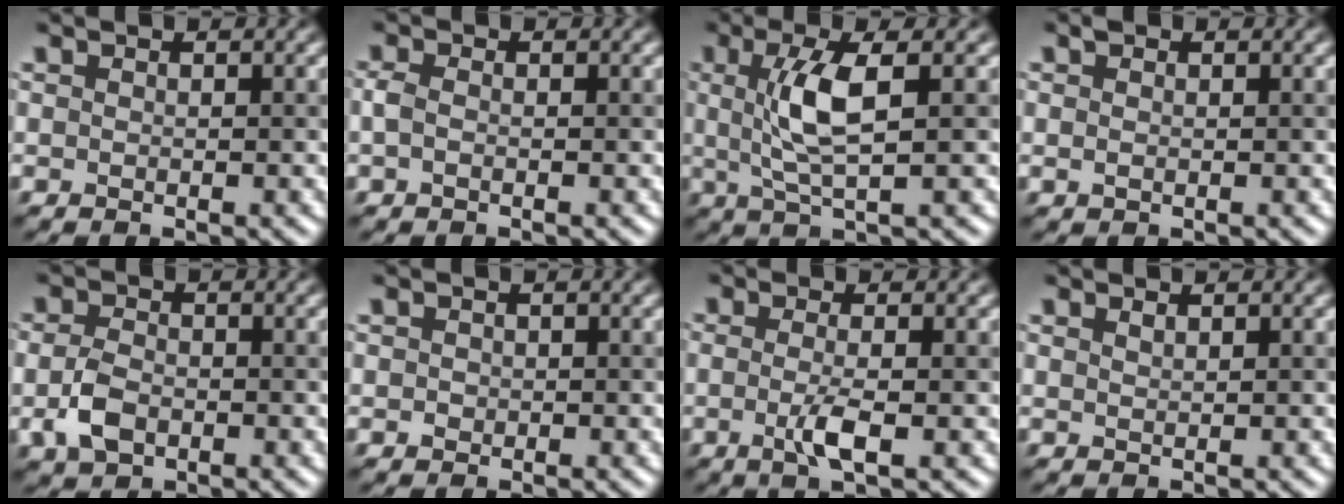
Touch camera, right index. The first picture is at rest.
{"total": 1.2, "force": [-0.4, 0.8, 0.8], "torque": [-0.022, 0.001, -0.011]}
{"total": 4.7, "force": [0.7, 1.0, 4.5], "torque": [-0.095, 0.004, 0.017]}
{"total": 1.0, "force": [0.3, 0.7, 0.6], "torque": [-0.012, 0.002, 0.006]}
{"total": 3.2, "force": [-0.9, 2.2, 2.2], "torque": [-0.048, -0.003, -0.020]}
{"total": 0.7, "force": [0.0, 0.7, 0.2], "torque": [0.001, -0.002, -0.002]}
{"total": 2.4, "force": [-0.6, 0.4, 2.3], "torque": [-0.046, -0.005, -0.014]}
{"total": 0.5, "force": [0.5, 0.1, 0.2], "torque": [-0.005, 0.000, 0.012]}